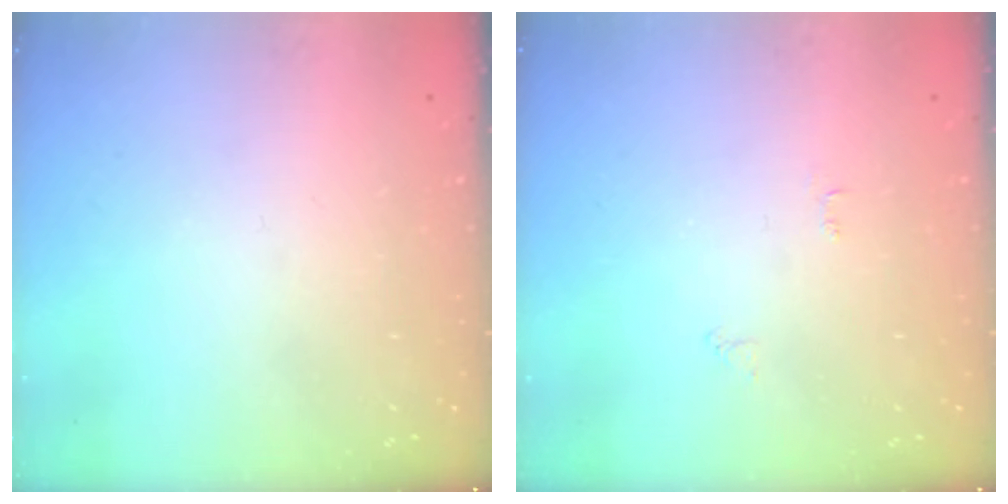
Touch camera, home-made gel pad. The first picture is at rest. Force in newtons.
{"total": 2.5, "press": 2.5, "slide": 0.4}